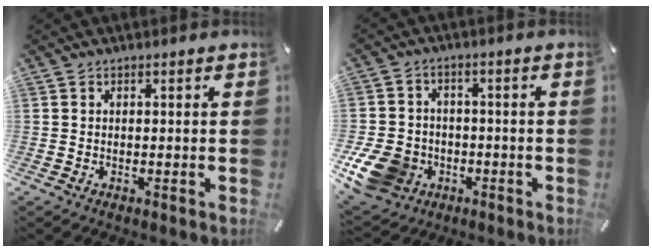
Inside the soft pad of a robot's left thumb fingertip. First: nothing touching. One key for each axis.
{"total": 11.3, "fx": -4.4, "fy": 9.2, "fz": 4.9, "tx": -0.111, "ty": 0.026, "tz": -0.079}